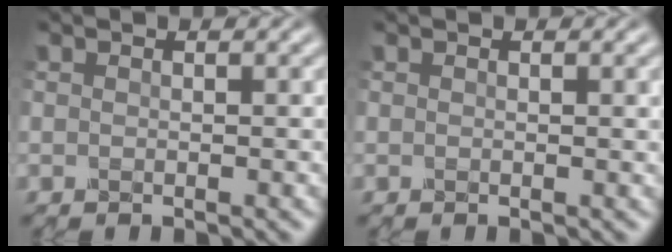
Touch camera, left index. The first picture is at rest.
{"total": 0.6, "force": [0.2, 0.1, 0.5], "torque": [-0.005, 0.002, 0.002]}